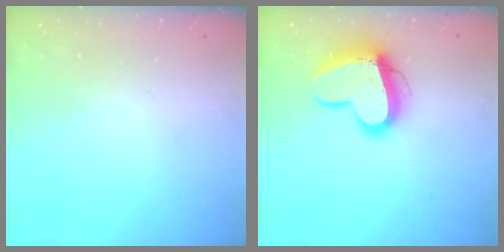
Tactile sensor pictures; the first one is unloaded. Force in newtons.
{"total": 13.7, "press": 13.6, "slide": 1.3}